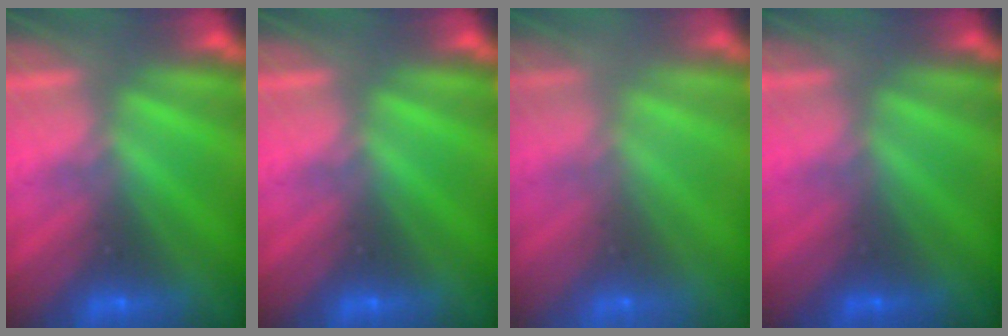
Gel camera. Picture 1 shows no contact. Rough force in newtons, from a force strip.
{"total": 0.0}
{"total": 9.8}
{"total": 2.5}